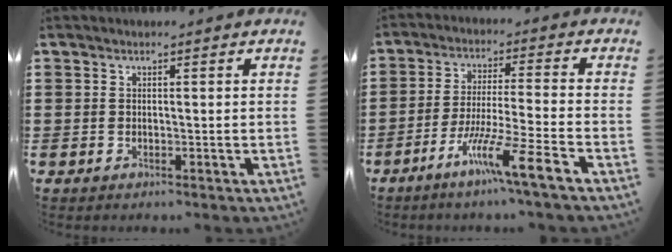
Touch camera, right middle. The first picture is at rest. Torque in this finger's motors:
{"motor_torque": [2.14, 0.00, 0.63, 0.16]}